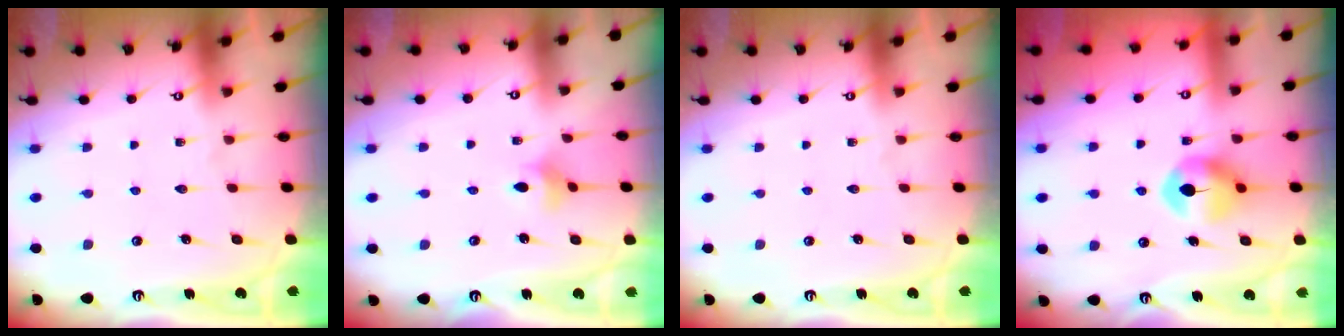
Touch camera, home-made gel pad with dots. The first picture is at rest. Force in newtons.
{"total": 4.8, "press": 4.7, "slide": 0.8}
{"total": 0.0}
{"total": 8.6, "press": 8.6, "slide": 0.3}